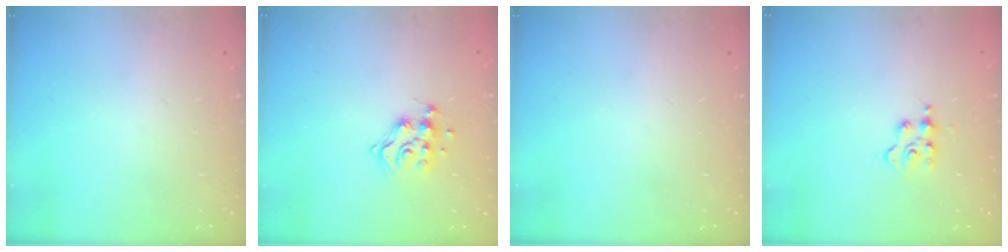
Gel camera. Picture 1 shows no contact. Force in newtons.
{"total": 10.5, "press": 10.5, "slide": 0.9}
{"total": 0.0}
{"total": 2.3, "press": 2.3, "slide": 0.3}